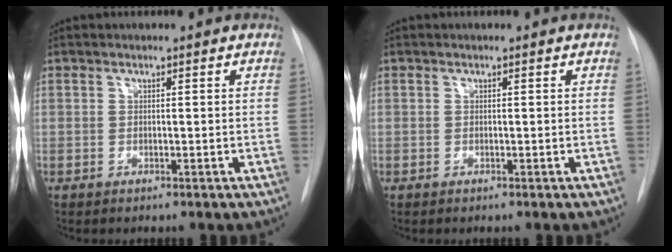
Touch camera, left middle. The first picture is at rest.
{"total": 0.0}